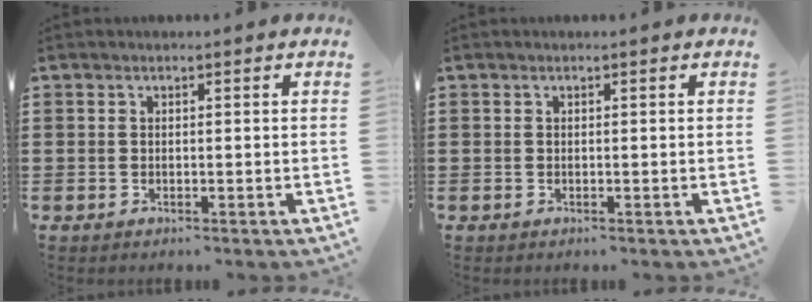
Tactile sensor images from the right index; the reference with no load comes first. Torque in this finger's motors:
{"motor_torque": [0.00, 0.00, 0.00, -0.01]}